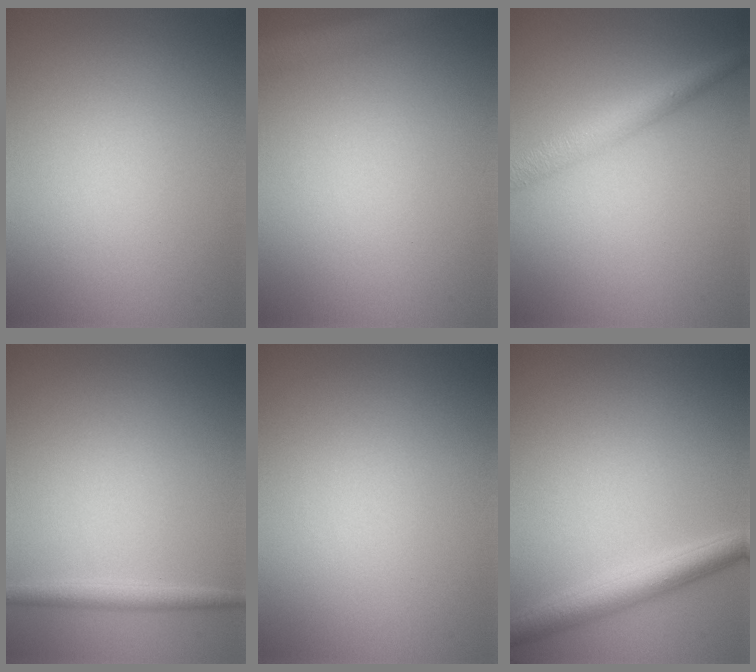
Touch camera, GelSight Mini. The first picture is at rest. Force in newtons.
{"total": 2.9, "press": 2.9, "slide": 0.1}
{"total": 3.2, "press": 3.2, "slide": 0.0}
{"total": 1.7, "press": 1.7, "slide": 0.0}
{"total": 0.0}
{"total": 3.7, "press": 3.7, "slide": 0.2}